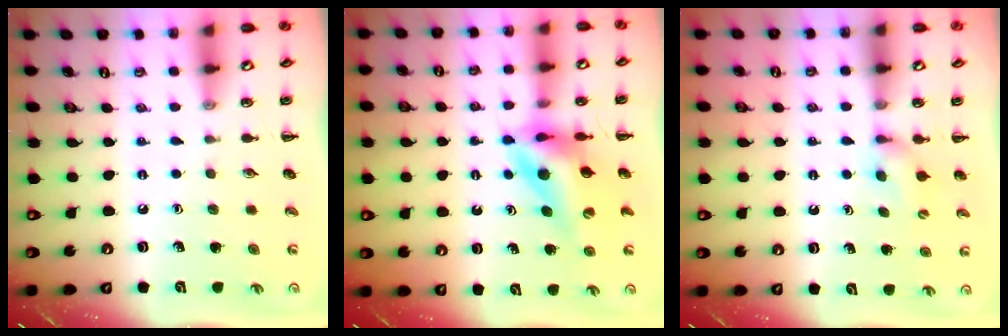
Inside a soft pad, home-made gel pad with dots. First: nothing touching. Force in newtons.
{"total": 11.4, "press": 10.7, "slide": 3.9}
{"total": 6.6, "press": 6.3, "slide": 1.8}